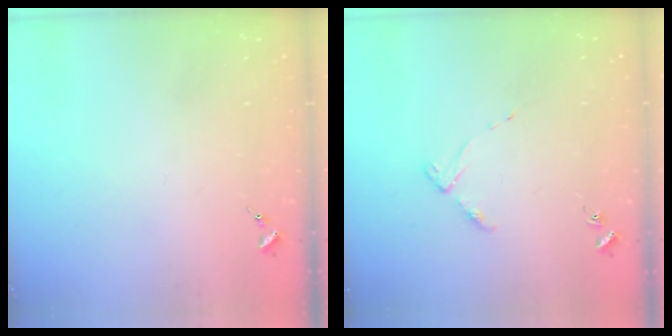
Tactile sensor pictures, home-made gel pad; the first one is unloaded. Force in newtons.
{"total": 3.8, "press": 3.8, "slide": 0.5}